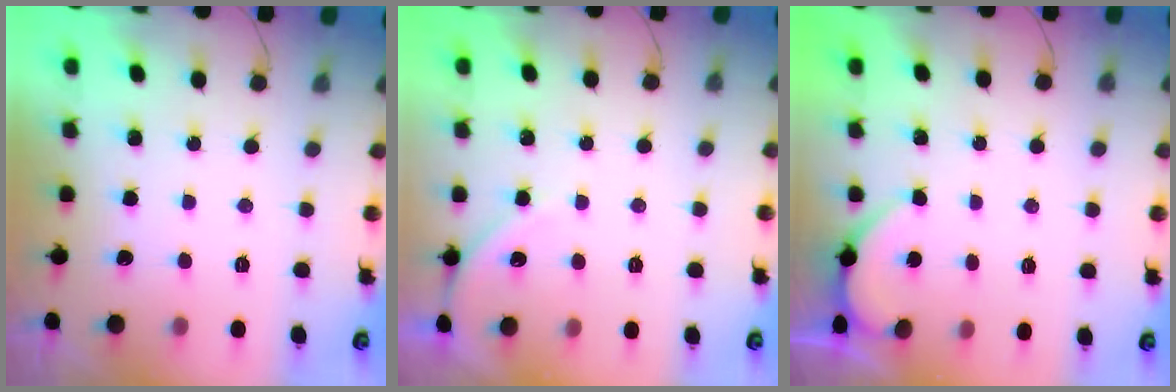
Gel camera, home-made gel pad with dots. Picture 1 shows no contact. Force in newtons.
{"total": 4.2, "press": 4.2, "slide": 0.6}
{"total": 1.4, "press": 1.4, "slide": 0.2}